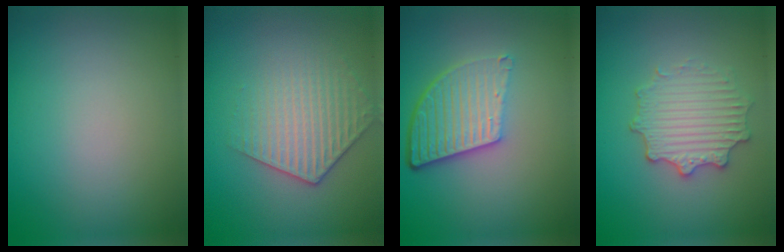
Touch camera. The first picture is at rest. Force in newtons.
{"total": 3.2, "press": 3.0, "slide": 0.9}
{"total": 5.6, "press": 4.0, "slide": 4.0}
{"total": 3.5, "press": 3.2, "slide": 1.5}